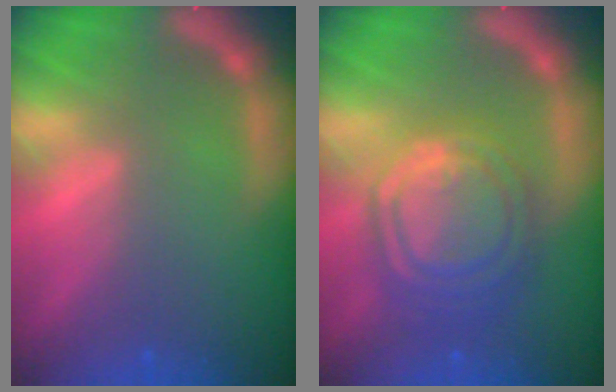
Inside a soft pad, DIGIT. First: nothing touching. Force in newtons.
{"total": 9.5}